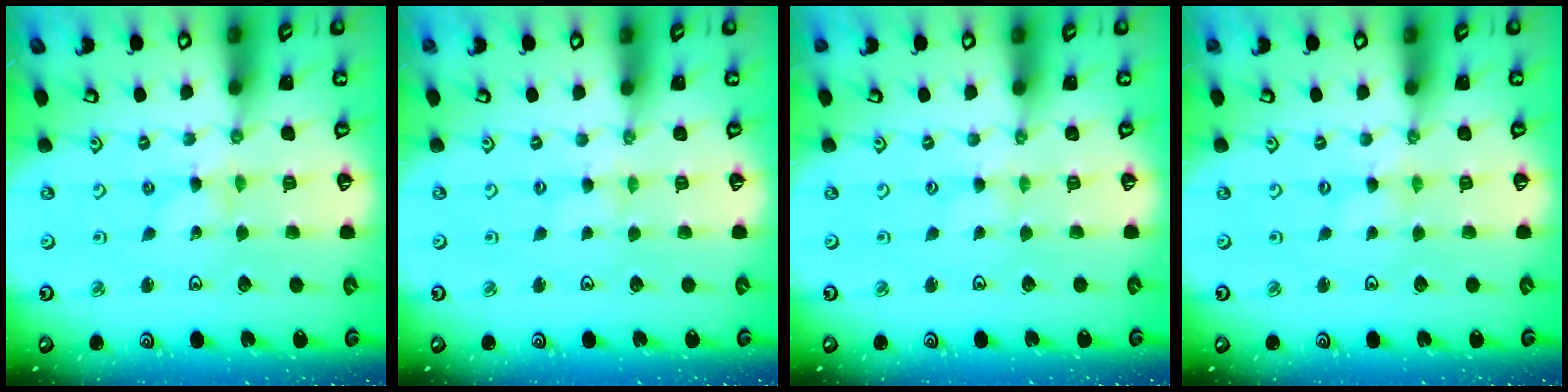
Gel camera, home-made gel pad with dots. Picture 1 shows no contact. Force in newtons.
{"total": 0.9, "press": 0.8, "slide": 0.2}
{"total": 1.3, "press": 1.3, "slide": 0.2}
{"total": 0.0}